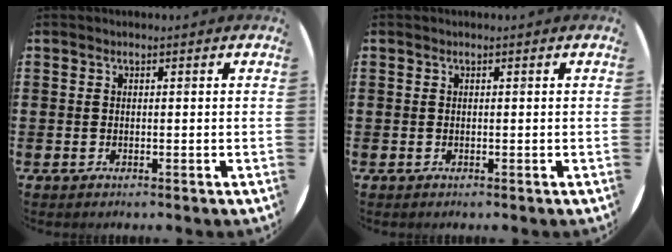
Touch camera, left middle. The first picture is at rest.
{"total": 0.0}